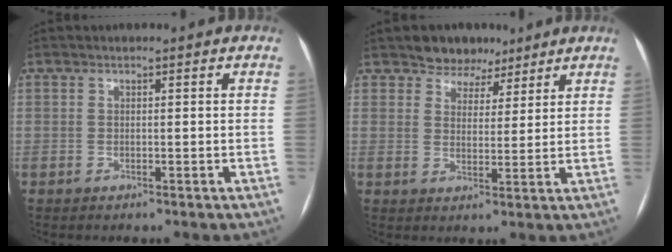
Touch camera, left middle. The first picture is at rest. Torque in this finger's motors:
{"motor_torque": [0.02, -0.02, -0.02, -0.01]}